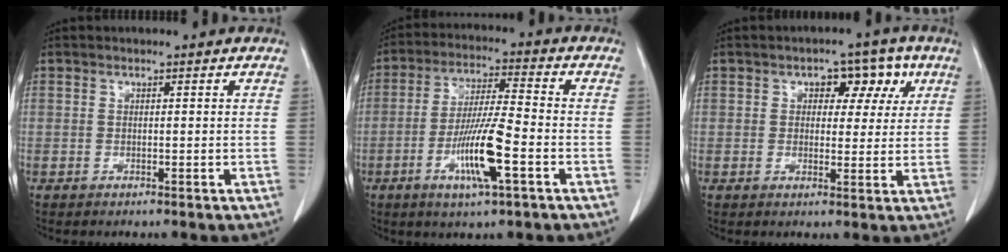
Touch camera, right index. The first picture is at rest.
{"total": 11.3, "force": [-4.2, 1.0, 10.5], "torque": [-0.200, -0.010, -0.076]}
{"total": 7.7, "force": [2.8, 4.6, 5.5], "torque": [-0.071, 0.029, 0.041]}